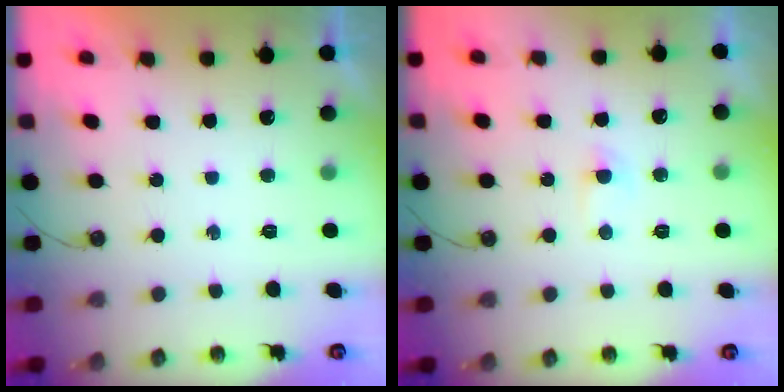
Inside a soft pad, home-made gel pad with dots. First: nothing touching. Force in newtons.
{"total": 2.5, "press": 2.5, "slide": 0.4}